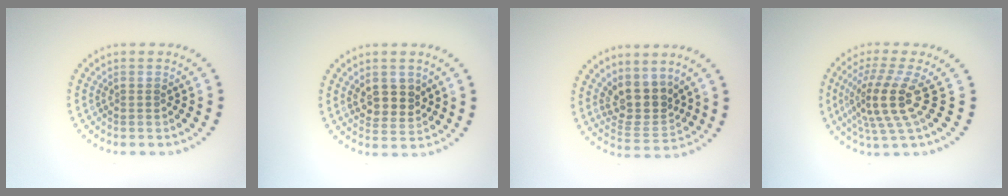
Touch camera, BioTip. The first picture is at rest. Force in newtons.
{"total": 3.0, "press": 2.8, "slide": 0.9}
{"total": 3.8, "press": 3.1, "slide": 2.2}
{"total": 4.7, "press": 3.4, "slide": 3.2}